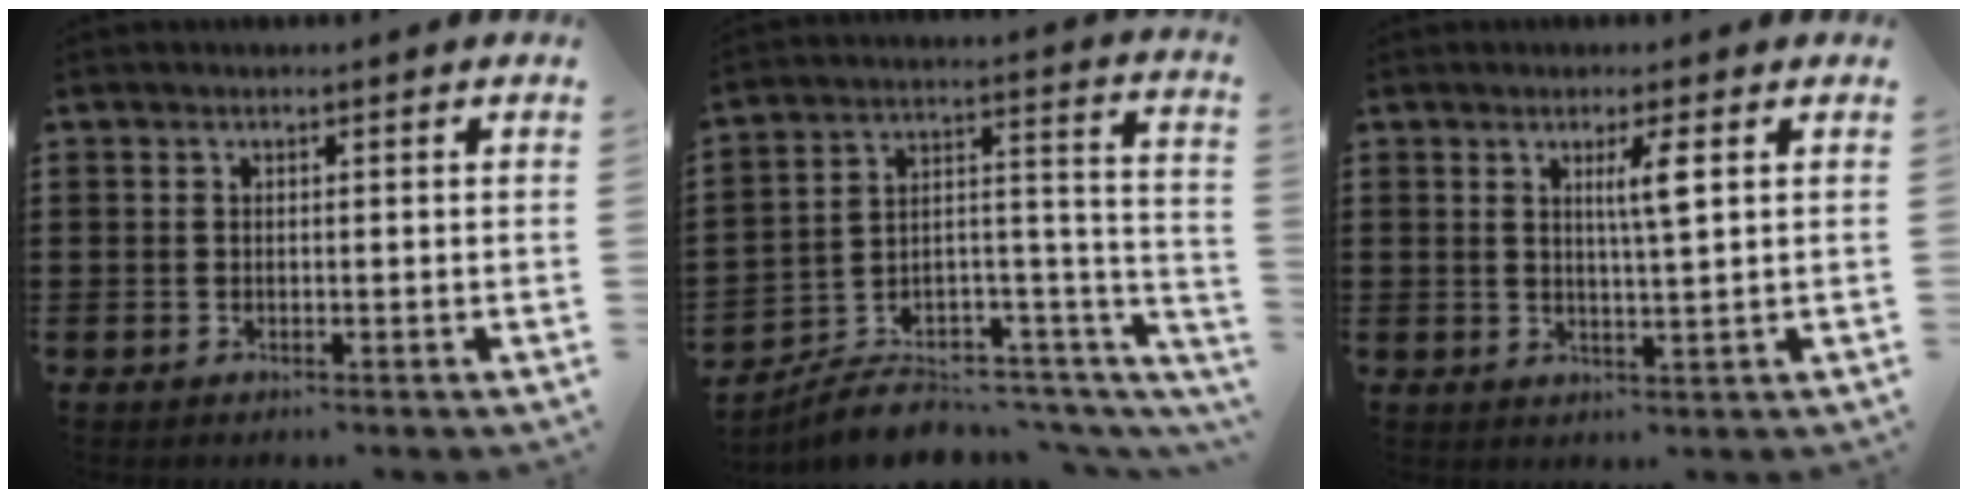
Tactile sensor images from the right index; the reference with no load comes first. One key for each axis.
{"total": 6.2, "fx": -5.4, "fy": 2.6, "fz": 1.7, "tx": -0.020, "ty": 0.011, "tz": -0.099}
{"total": 3.7, "fx": 1.3, "fy": 0.2, "fz": 3.5, "tx": -0.071, "ty": 0.000, "tz": 0.018}